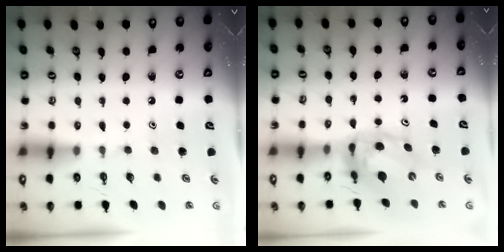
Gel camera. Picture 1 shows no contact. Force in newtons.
{"total": 7.9, "press": 7.8, "slide": 1.1}